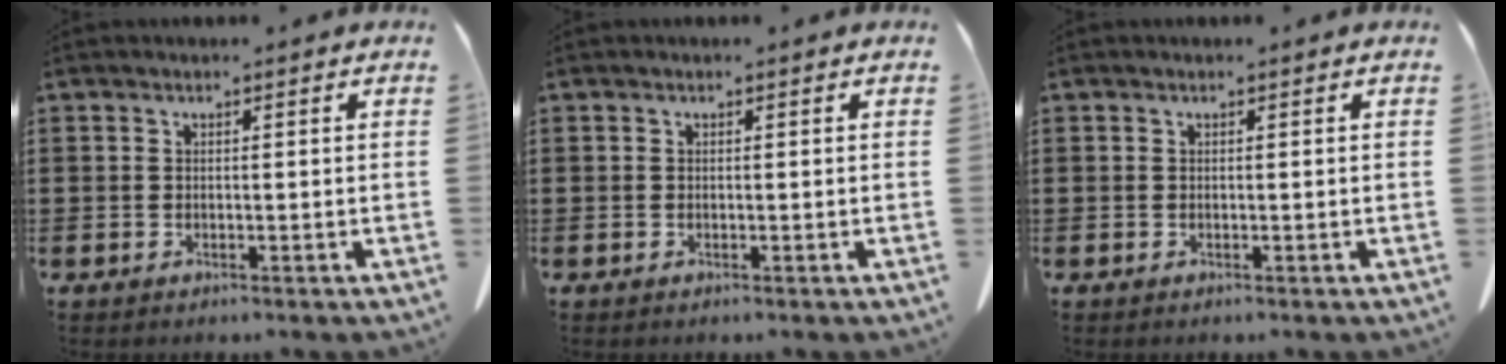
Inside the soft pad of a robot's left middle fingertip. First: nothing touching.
{"total": 0.0}
{"total": 0.0}